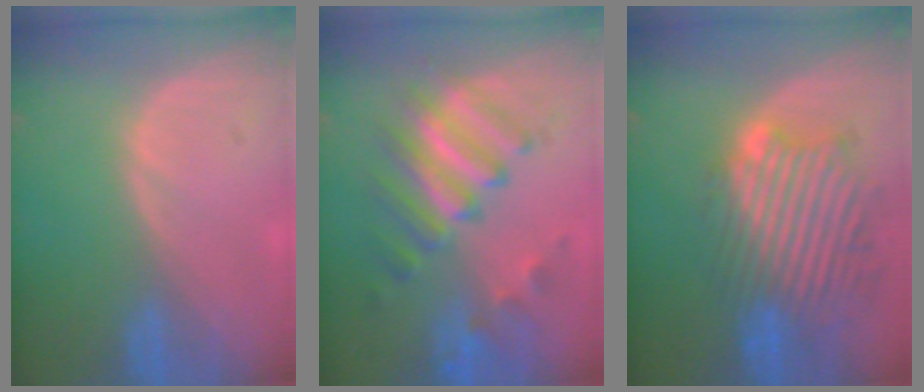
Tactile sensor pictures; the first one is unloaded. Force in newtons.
{"total": 8.7, "press": 8.3, "slide": 2.4}
{"total": 11.9, "press": 10.7, "slide": 5.3}